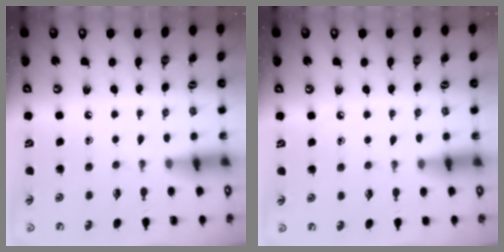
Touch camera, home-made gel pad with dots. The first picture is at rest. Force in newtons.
{"total": 4.8, "press": 4.8, "slide": 0.7}